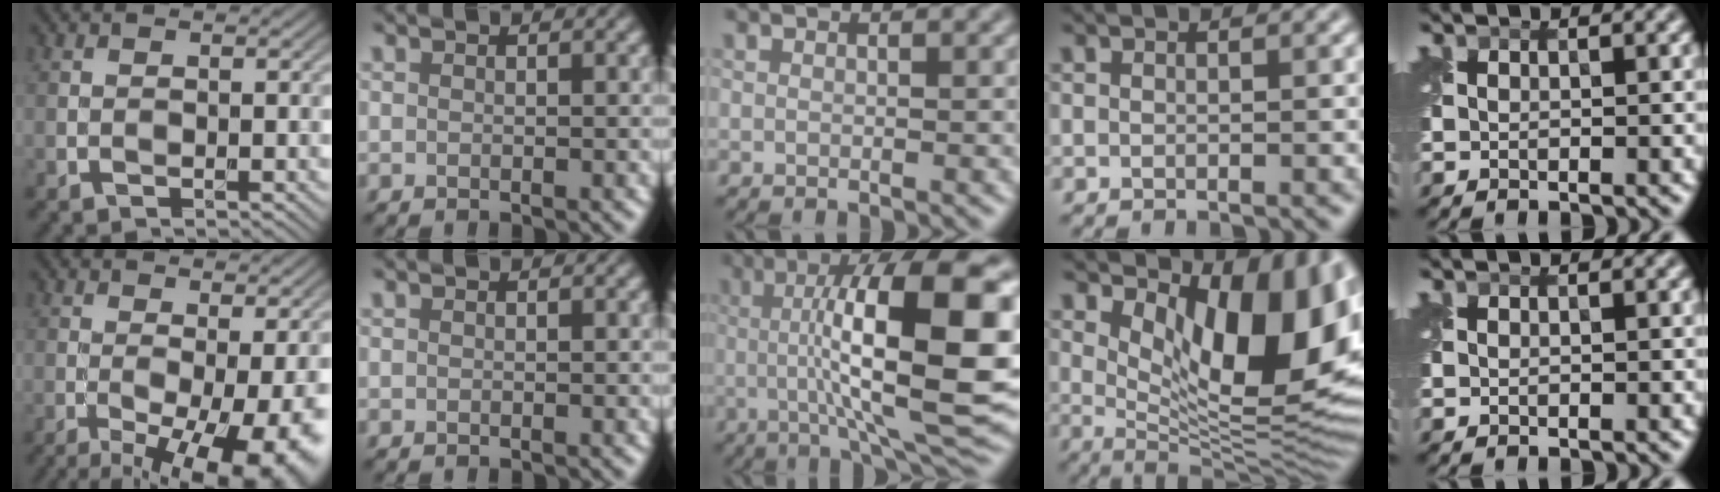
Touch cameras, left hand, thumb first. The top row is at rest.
{"thumb": {"total": 13.8, "force": [-5.2, 4.2, 12.0], "torque": [-0.182, -0.018, -0.067]}, "middle": {"total": 14.5, "force": [0.8, 3.6, 14.1], "torque": [-0.202, 0.007, 0.010]}, "ring": {"total": 13.2, "force": [4.3, 5.6, 11.2], "torque": [-0.143, -0.011, 0.079]}}